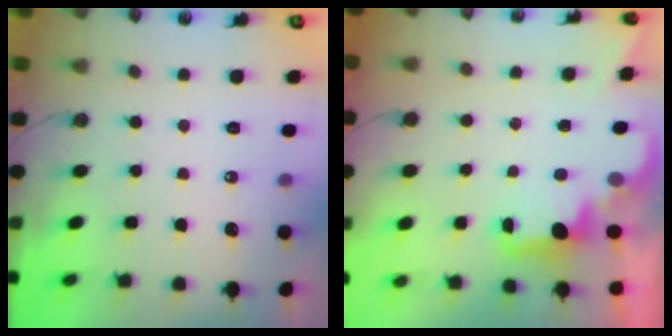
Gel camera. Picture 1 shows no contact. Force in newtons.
{"total": 2.1, "press": 2.0, "slide": 0.7}